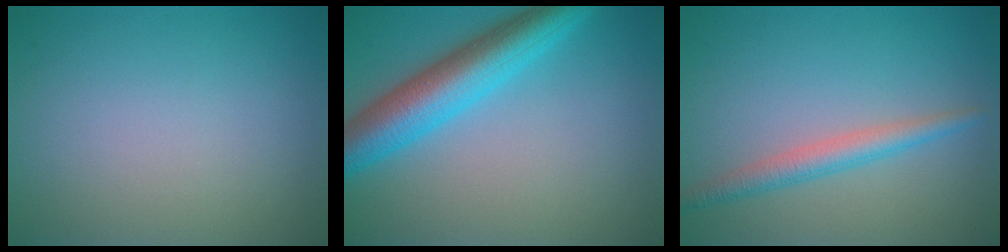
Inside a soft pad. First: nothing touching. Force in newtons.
{"total": 6.9, "press": 6.8, "slide": 0.5}
{"total": 2.6, "press": 2.6, "slide": 0.0}